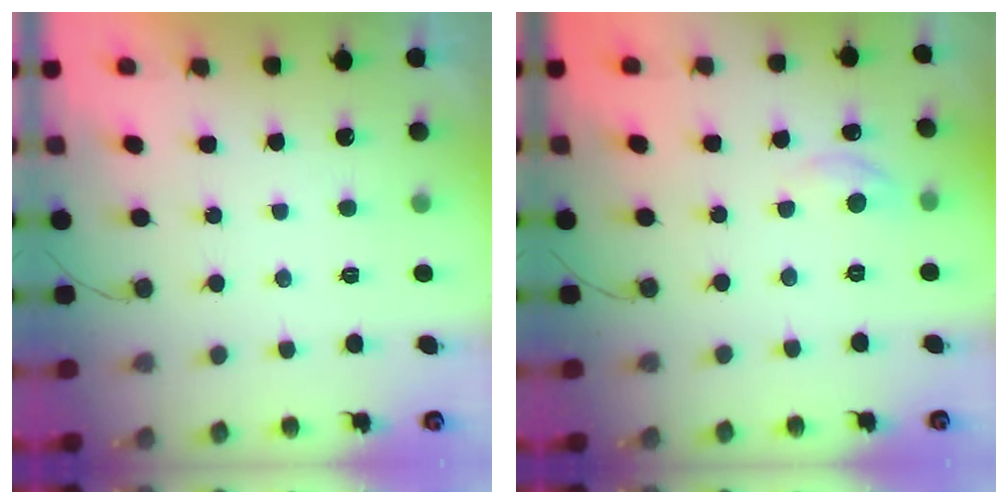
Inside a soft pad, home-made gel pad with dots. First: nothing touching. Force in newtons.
{"total": 5.0, "press": 4.9, "slide": 0.7}